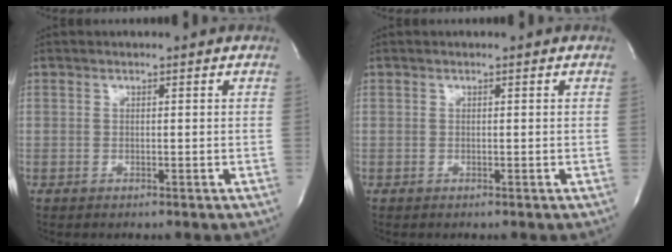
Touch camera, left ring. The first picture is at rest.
{"total": 0.0}